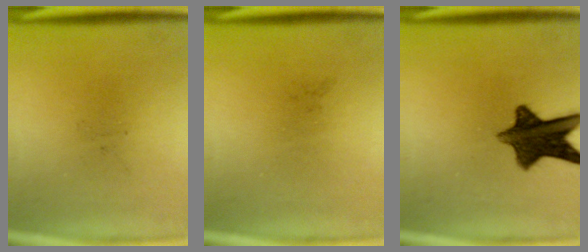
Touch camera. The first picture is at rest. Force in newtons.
{"total": 0.0}
{"total": 10.9}